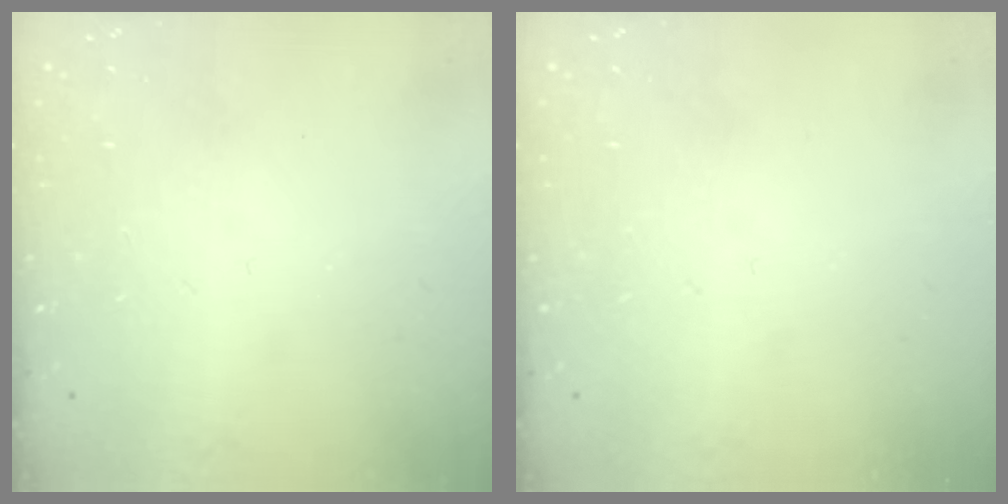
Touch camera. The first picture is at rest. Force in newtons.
{"total": 0.0}